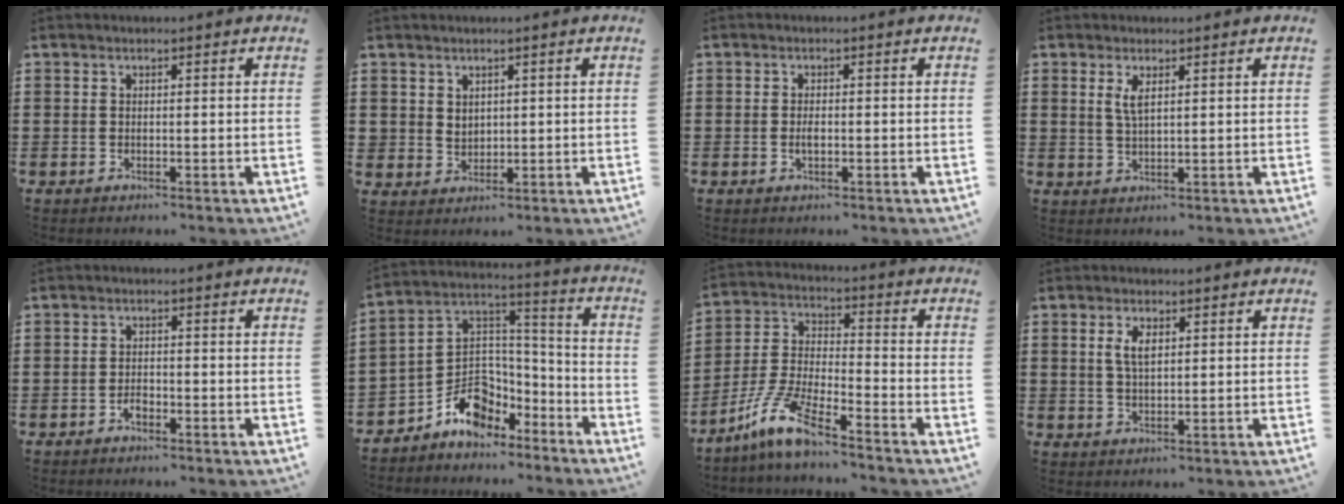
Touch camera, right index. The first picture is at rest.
{"total": 2.2, "force": [1.3, 1.8, 0.1], "torque": [-0.011, 0.007, 0.026]}
{"total": 1.5, "force": [-0.2, 0.7, 1.4], "torque": [-0.025, 0.001, -0.005]}
{"total": 2.6, "force": [1.2, 0.7, 2.2], "torque": [-0.048, 0.004, 0.019]}
{"total": 1.6, "force": [-1.0, 0.8, 1.0], "torque": [-0.021, 0.002, -0.020]}
{"total": 9.3, "force": [-5.7, 6.7, 3.1], "torque": [-0.079, 0.010, -0.104]}
{"total": 9.2, "force": [-7.5, 0.5, 5.4], "torque": [-0.137, -0.012, -0.154]}
{"total": 3.4, "force": [1.0, 1.4, 2.9], "torque": [-0.063, 0.008, 0.016]}